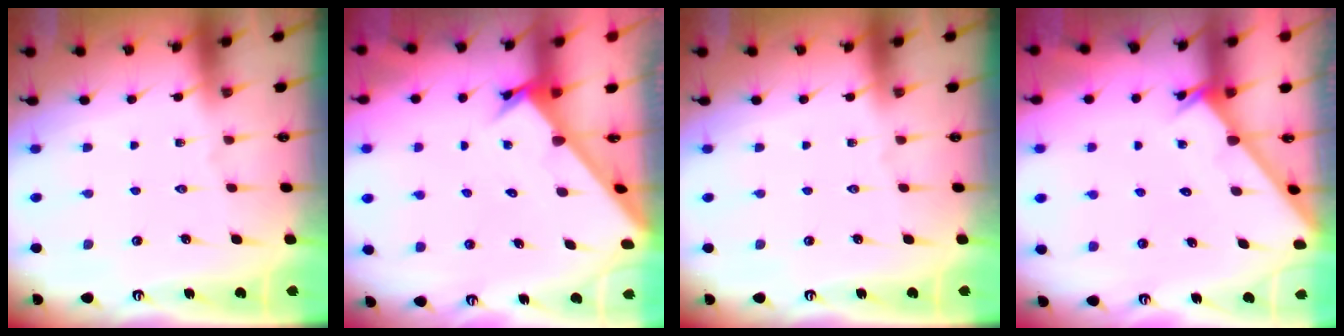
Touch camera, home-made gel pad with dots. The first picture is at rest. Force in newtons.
{"total": 2.6, "press": 2.6, "slide": 0.3}
{"total": 0.0}
{"total": 1.9, "press": 1.9, "slide": 0.1}